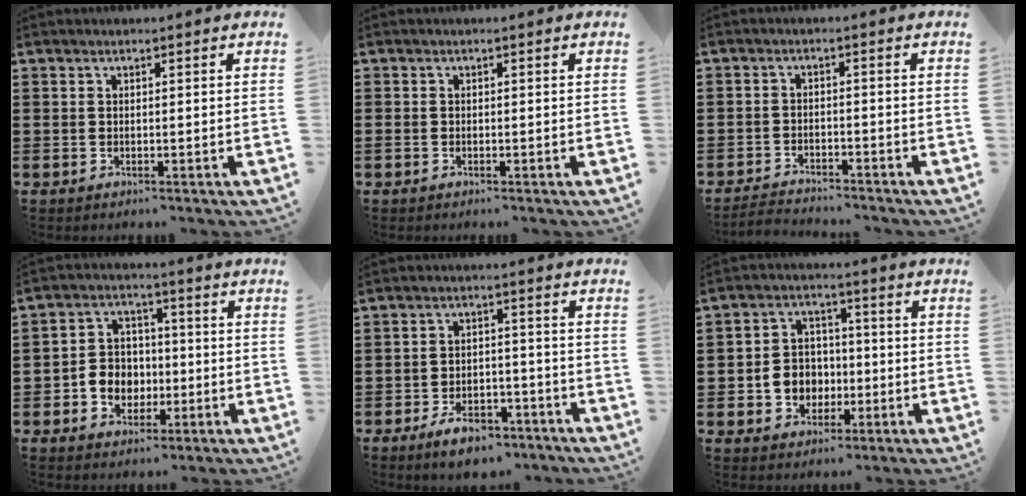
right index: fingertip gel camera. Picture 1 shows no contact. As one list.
[{"total": 0.5, "force": [-0.3, 0.4, 0.2], "torque": [-0.004, 0.002, -0.008]}, {"total": 2.8, "force": [-2.8, 0.1, -0.3], "torque": [-0.001, 0.000, -0.062]}, {"total": 5.3, "force": [-1.7, 4.8, 1.7], "torque": [-0.036, 0.011, -0.033]}, {"total": 5.7, "force": [-4.6, 2.1, 2.7], "torque": [-0.045, 0.017, -0.085]}, {"total": 5.8, "force": [-1.5, 5.2, 2.2], "torque": [-0.046, 0.012, -0.029]}]